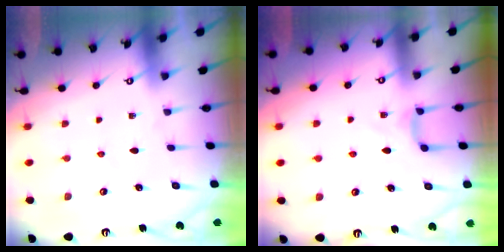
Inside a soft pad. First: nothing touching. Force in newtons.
{"total": 4.4, "press": 4.3, "slide": 0.6}